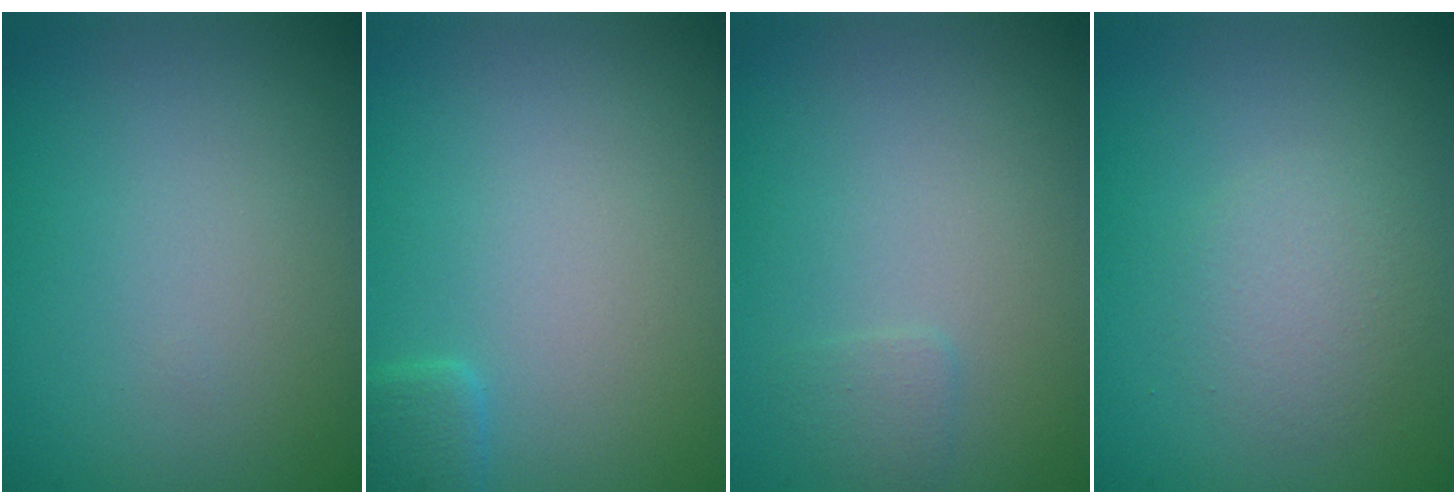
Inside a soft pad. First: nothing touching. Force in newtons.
{"total": 1.5, "press": 1.5, "slide": 0.1}
{"total": 0.8, "press": 0.8, "slide": 0.1}
{"total": 2.0, "press": 2.0, "slide": 0.2}